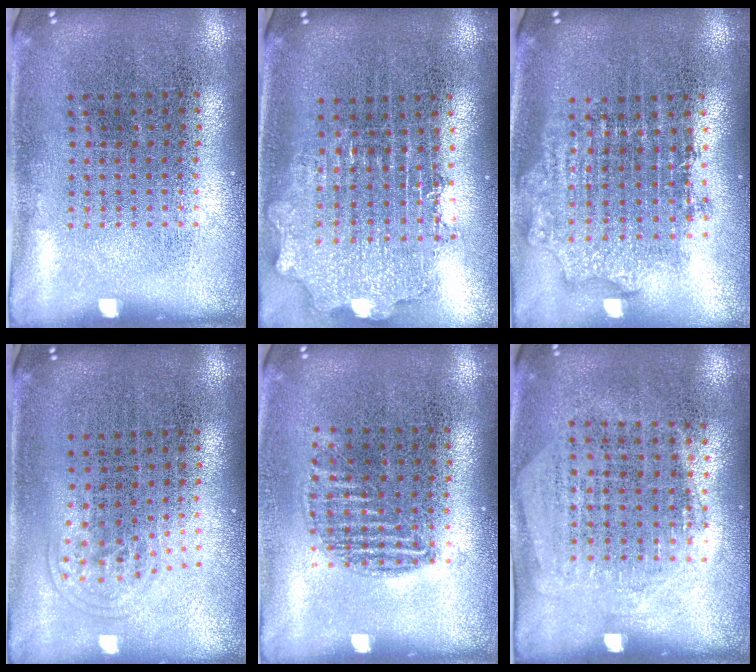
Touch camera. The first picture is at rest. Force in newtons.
{"total": 2.0, "press": 1.6, "slide": 1.2}
{"total": 1.8, "press": 1.4, "slide": 1.1}
{"total": 1.0, "press": 0.6, "slide": 0.8}
{"total": 0.9, "press": 0.8, "slide": 0.4}
{"total": 1.3, "press": 1.1, "slide": 0.6}